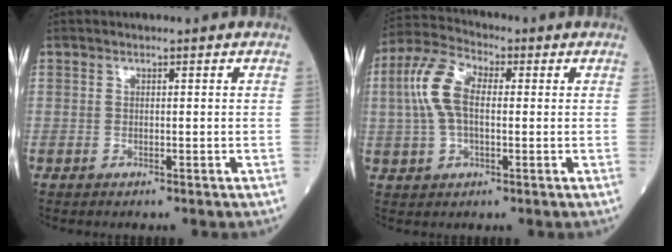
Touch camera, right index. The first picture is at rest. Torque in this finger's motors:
{"motor_torque": [0.29, 0.00, 0.24, 0.10]}